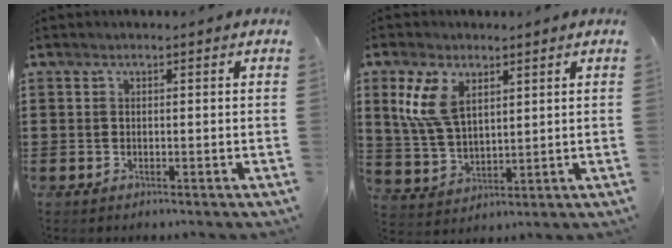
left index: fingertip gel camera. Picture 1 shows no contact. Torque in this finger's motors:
{"motor_torque": [0.45, 0.49, 0.33, 0.16]}